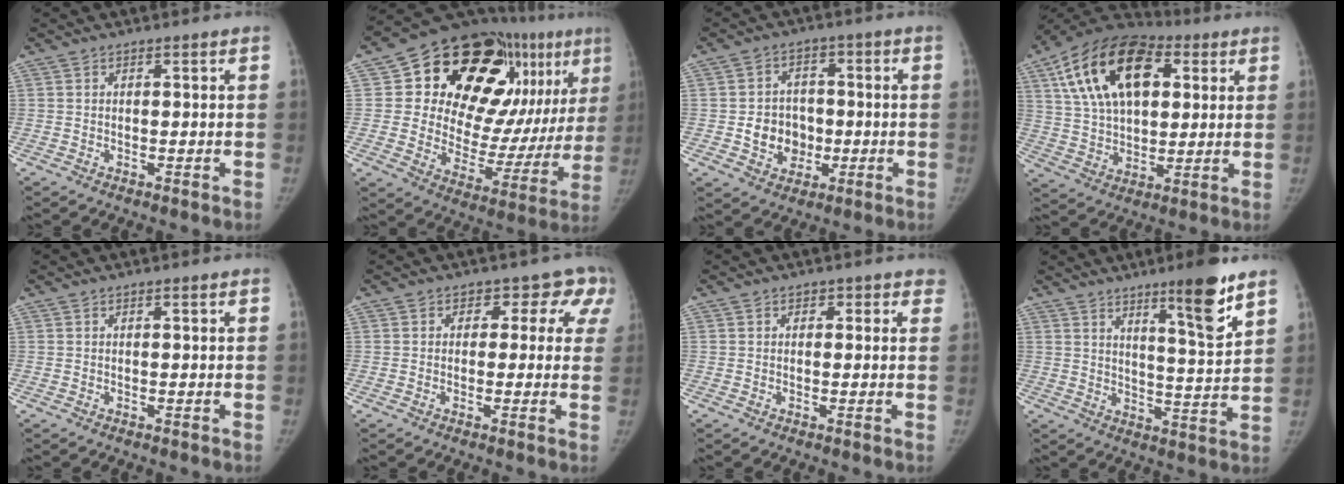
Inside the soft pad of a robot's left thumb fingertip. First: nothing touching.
{"total": 30.6, "force": [12.6, 15.7, 23.0], "torque": [-0.279, -0.002, 0.200]}
{"total": 8.6, "force": [-1.4, 7.5, 4.0], "torque": [-0.025, 0.017, -0.020]}
{"total": 22.7, "force": [7.9, 13.5, 16.5], "torque": [-0.275, 0.006, 0.131]}
{"total": 0.0}
{"total": 6.5, "force": [2.6, 5.2, 3.0], "torque": [0.018, 0.001, 0.008]}
{"total": 1.9, "force": [1.0, 1.5, 0.6], "torque": [0.025, 0.000, 0.004]}
{"total": 11.2, "force": [7.3, 1.1, 8.5], "torque": [-0.116, -0.052, 0.112]}